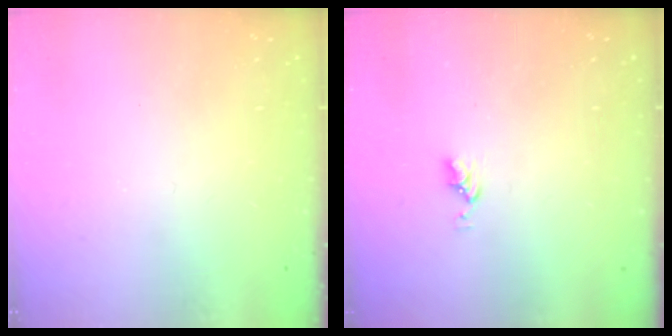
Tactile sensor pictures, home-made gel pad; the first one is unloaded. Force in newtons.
{"total": 2.1, "press": 2.0, "slide": 0.3}